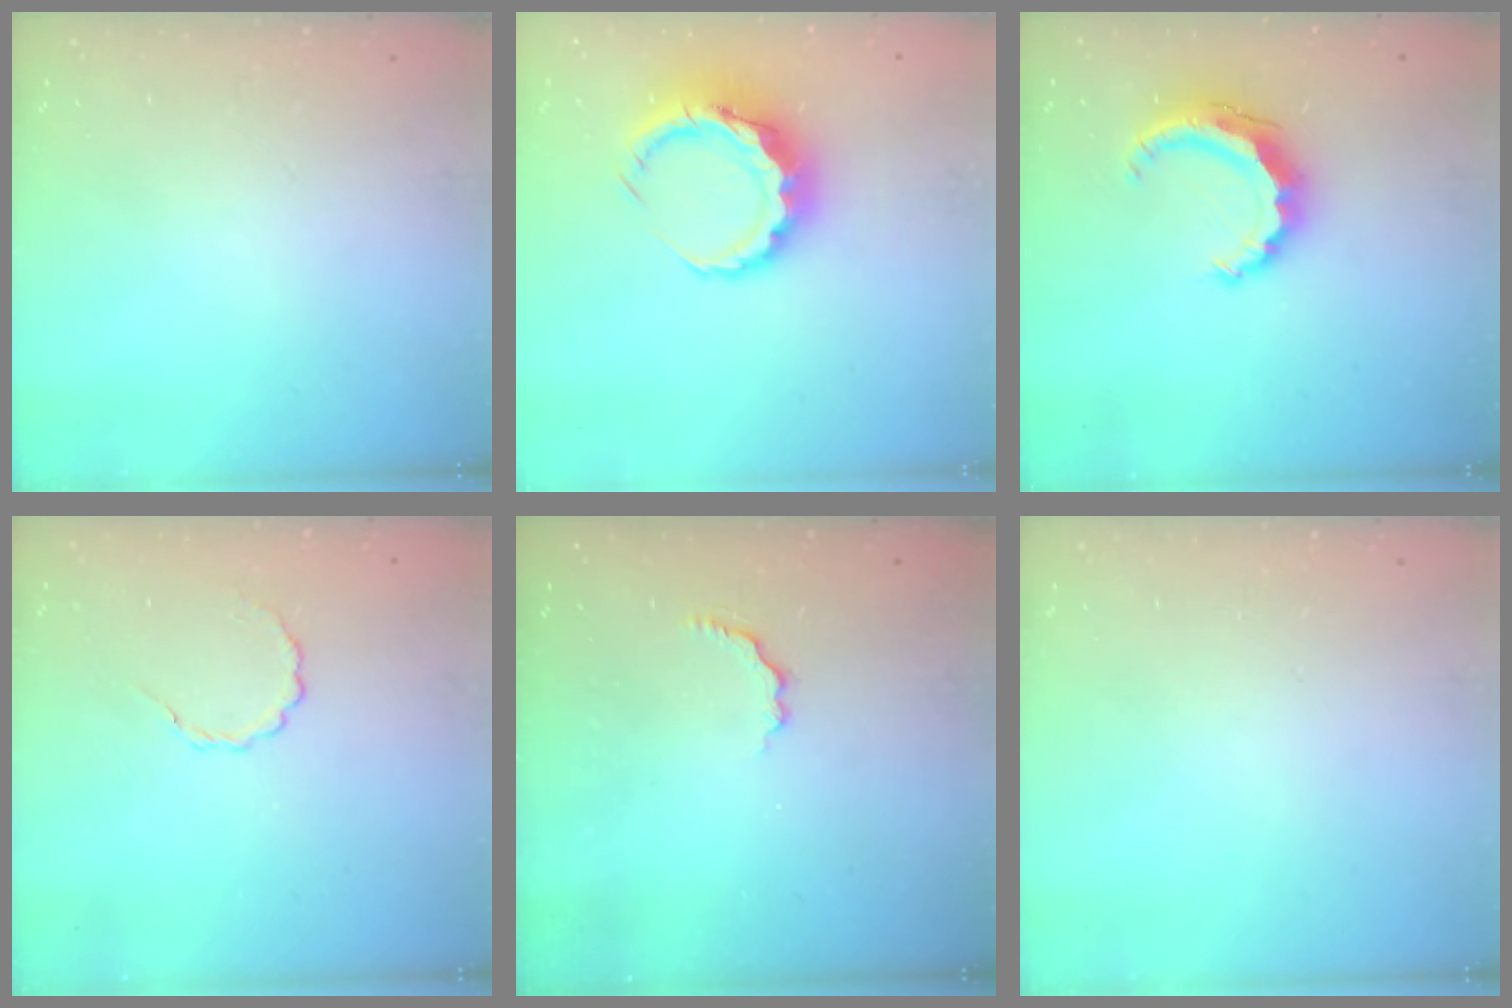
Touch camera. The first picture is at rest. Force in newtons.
{"total": 8.4, "press": 8.3, "slide": 1.6}
{"total": 8.6, "press": 8.6, "slide": 1.0}
{"total": 2.6, "press": 2.5, "slide": 0.9}
{"total": 2.8, "press": 2.6, "slide": 0.9}
{"total": 0.0}